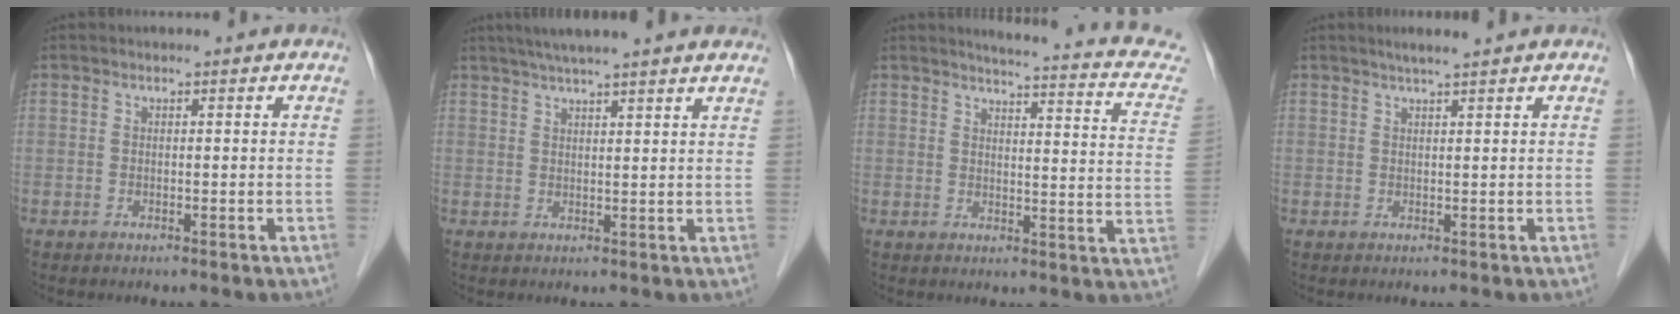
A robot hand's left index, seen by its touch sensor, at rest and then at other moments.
{"total": 12.7, "force": [10.7, 0.3, 6.9], "torque": [-0.108, 0.037, 0.135]}
{"total": 14.8, "force": [13.2, 1.8, 6.5], "torque": [-0.066, -0.047, 0.117]}
{"total": 2.8, "force": [2.3, -0.3, 1.7], "torque": [-0.025, 0.011, 0.038]}